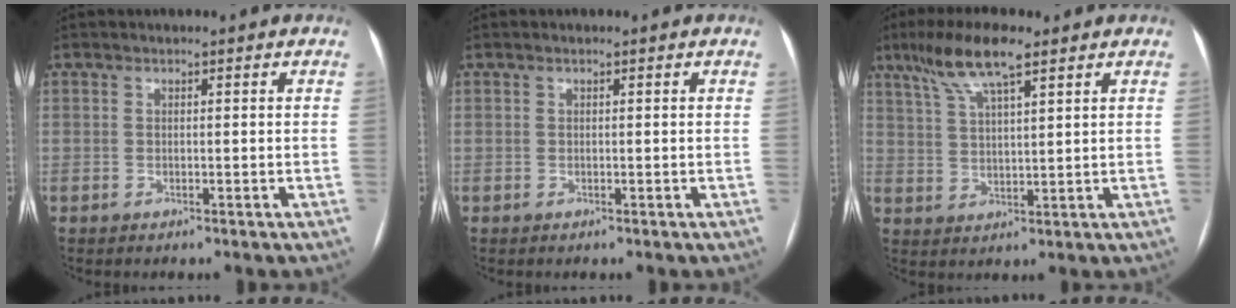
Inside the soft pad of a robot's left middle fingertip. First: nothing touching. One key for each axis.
{"total": 0.0}
{"total": 9.5, "fx": 6.6, "fy": 1.5, "fz": 6.6, "tx": -0.135, "ty": 0.019, "tz": 0.122}